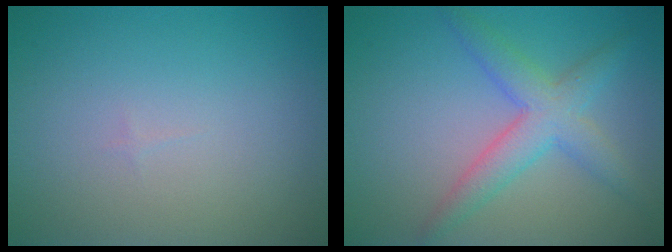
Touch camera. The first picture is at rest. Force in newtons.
{"total": 4.3, "press": 4.3, "slide": 0.1}